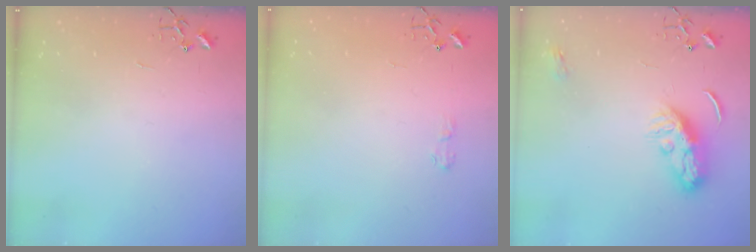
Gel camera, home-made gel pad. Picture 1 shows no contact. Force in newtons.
{"total": 4.2, "press": 4.2, "slide": 0.5}
{"total": 8.8, "press": 8.8, "slide": 0.5}